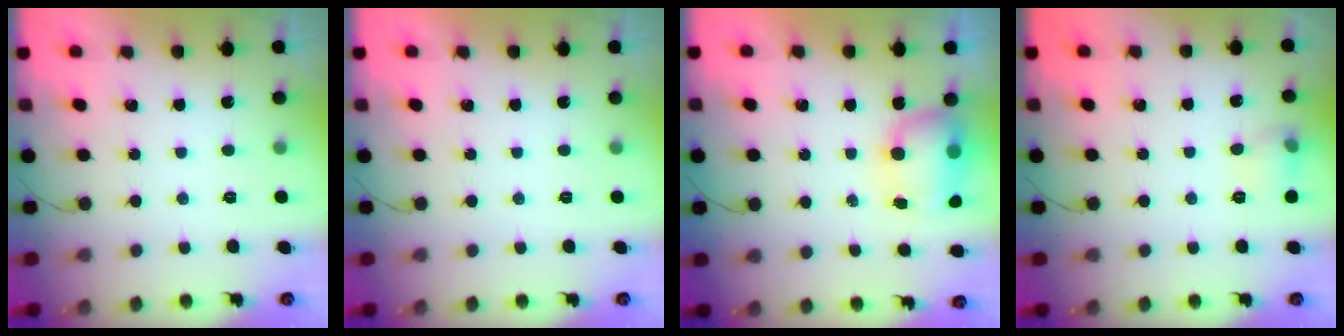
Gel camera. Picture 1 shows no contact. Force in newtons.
{"total": 0.0}
{"total": 8.3, "press": 8.1, "slide": 1.8}
{"total": 6.6, "press": 6.4, "slide": 1.5}